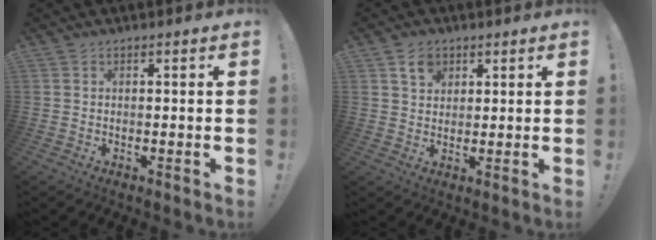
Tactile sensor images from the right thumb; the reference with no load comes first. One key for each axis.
{"total": 5.2, "fx": 2.9, "fy": 3.7, "fz": 2.2, "tx": -0.025, "ty": -0.009, "tz": 0.050}